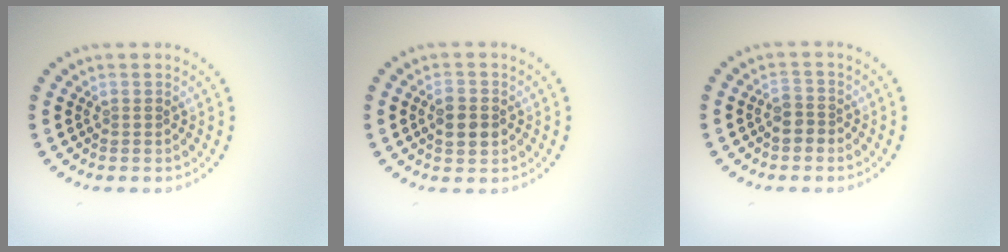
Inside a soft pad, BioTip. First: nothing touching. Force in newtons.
{"total": 2.9, "press": 2.9, "slide": 0.1}
{"total": 1.7, "press": 1.5, "slide": 0.8}